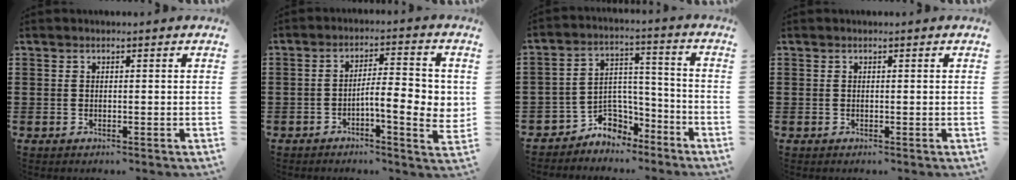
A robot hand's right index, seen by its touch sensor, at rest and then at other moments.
{"total": 7.5, "force": [-1.4, 2.2, 7.1], "torque": [-0.105, -0.002, -0.027]}
{"total": 5.0, "force": [-3.9, 3.2, 0.0], "torque": [-0.012, 0.010, -0.077]}
{"total": 0.0}